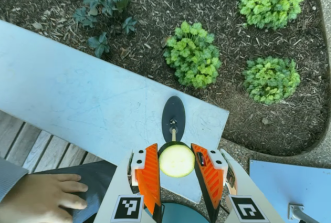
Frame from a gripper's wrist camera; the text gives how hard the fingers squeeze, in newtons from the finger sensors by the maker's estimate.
{"total": 8.5, "left": 8.1, "right": 9.0}